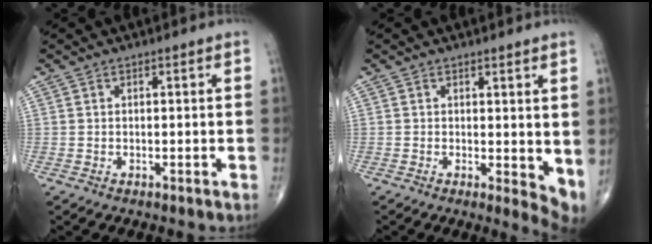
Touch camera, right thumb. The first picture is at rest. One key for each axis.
{"total": 4.6, "fx": 0.8, "fy": 2.0, "fz": 4.0, "tx": -0.049, "ty": -0.014, "tz": 0.013}